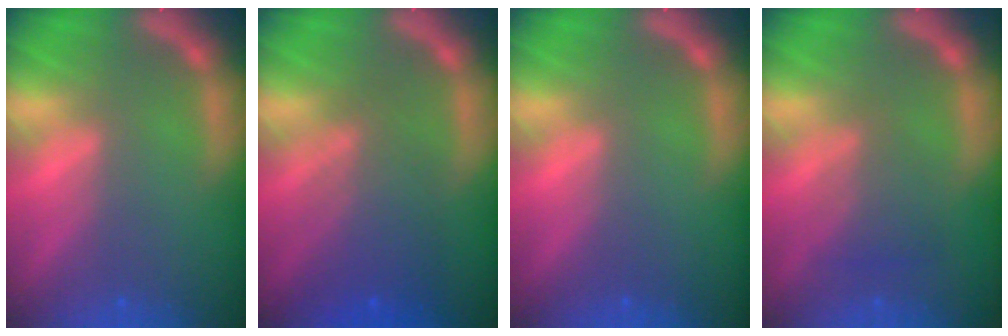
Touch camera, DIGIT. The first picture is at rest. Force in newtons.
{"total": 5.6}
{"total": 0.0}
{"total": 3.0}